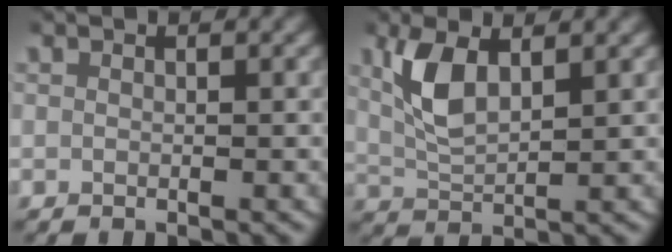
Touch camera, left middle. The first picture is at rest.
{"total": 4.3, "force": [1.7, 1.9, 3.4], "torque": [-0.088, -0.003, 0.034]}